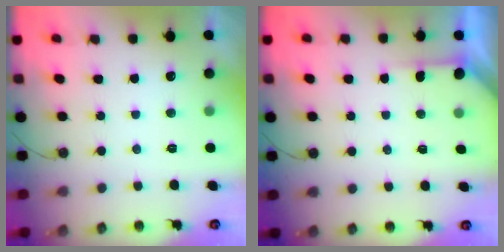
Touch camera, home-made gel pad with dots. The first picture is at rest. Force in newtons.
{"total": 3.9, "press": 3.9, "slide": 0.4}